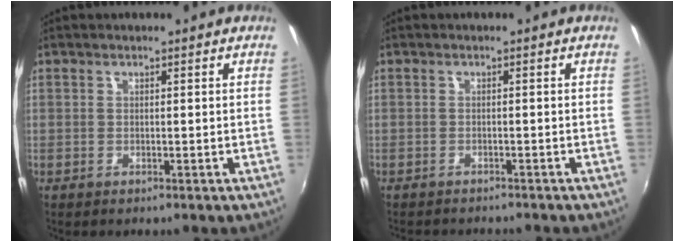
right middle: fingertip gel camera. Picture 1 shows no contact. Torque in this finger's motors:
{"motor_torque": [0.05, -0.11, 0.02, 0.02]}